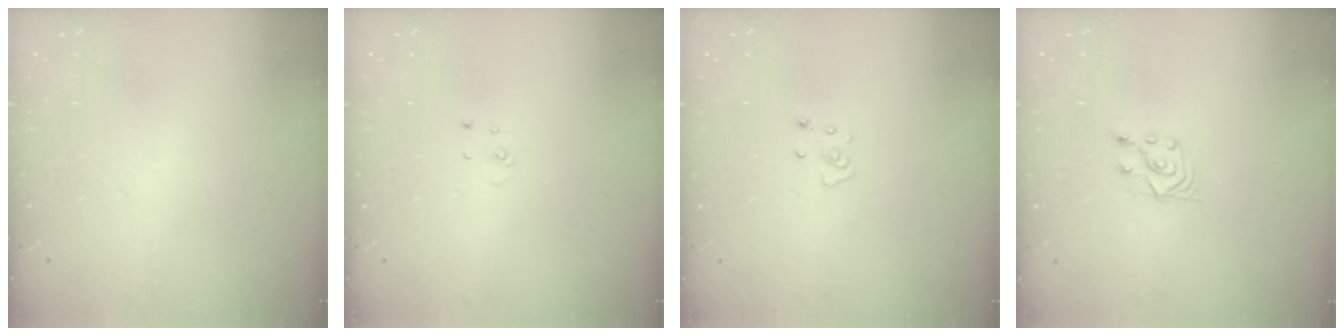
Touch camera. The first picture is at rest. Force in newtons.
{"total": 2.7, "press": 2.7, "slide": 0.3}
{"total": 2.8, "press": 2.8, "slide": 0.2}
{"total": 3.4, "press": 3.2, "slide": 0.9}